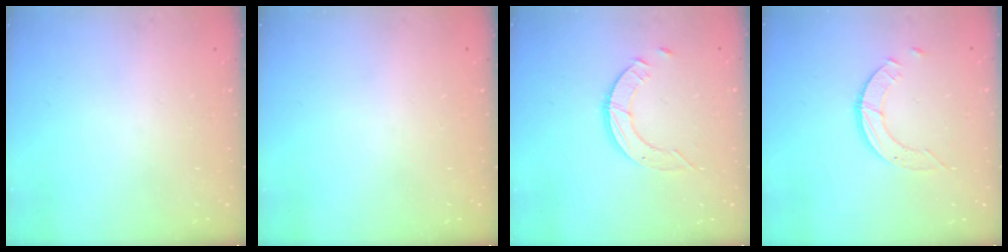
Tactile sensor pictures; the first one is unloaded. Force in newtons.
{"total": 0.0}
{"total": 3.6, "press": 3.5, "slide": 0.3}
{"total": 4.0, "press": 4.0, "slide": 0.2}